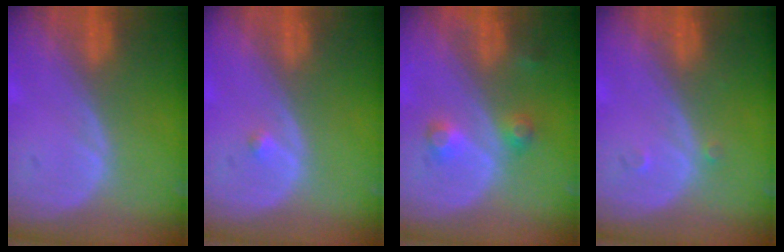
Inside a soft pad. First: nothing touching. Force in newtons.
{"total": 0.7, "press": 0.7, "slide": 0.1}
{"total": 3.6, "press": 3.4, "slide": 1.1}
{"total": 0.9, "press": 0.7, "slide": 0.5}